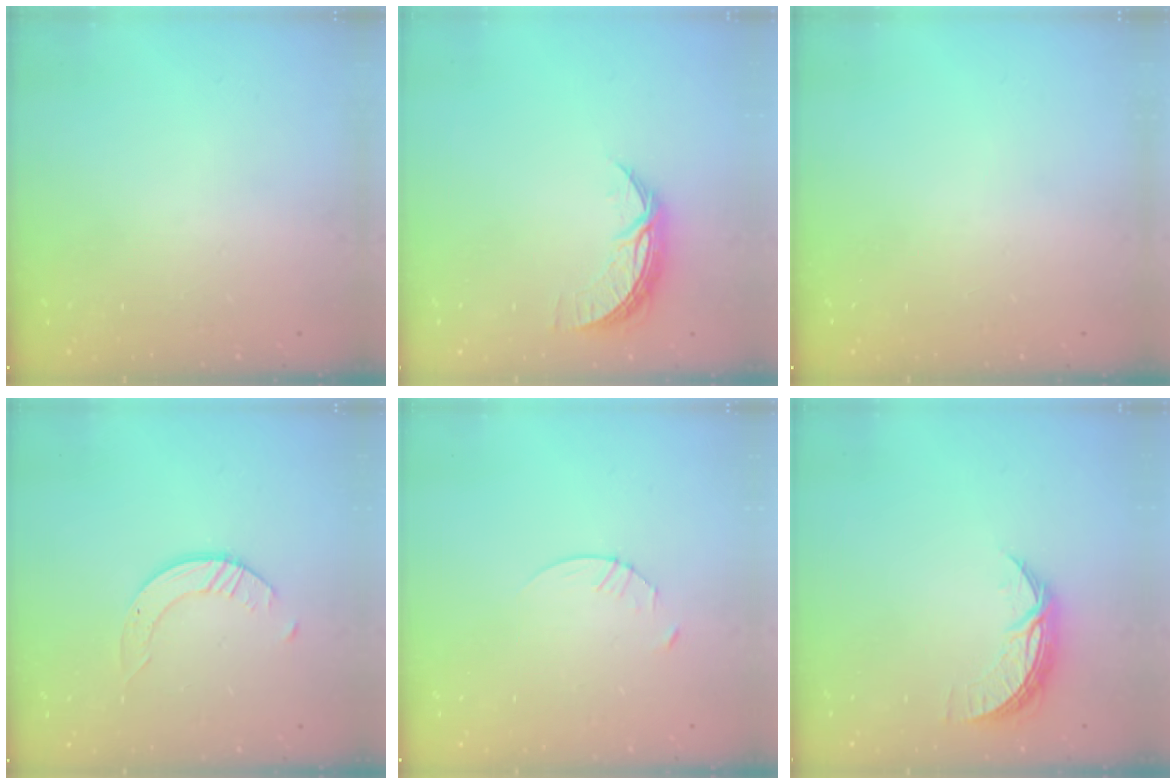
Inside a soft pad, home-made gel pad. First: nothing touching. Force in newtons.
{"total": 7.6, "press": 7.6, "slide": 0.1}
{"total": 0.0}
{"total": 2.5, "press": 2.5, "slide": 0.3}
{"total": 2.9, "press": 2.9, "slide": 0.4}
{"total": 7.6, "press": 7.6, "slide": 0.1}